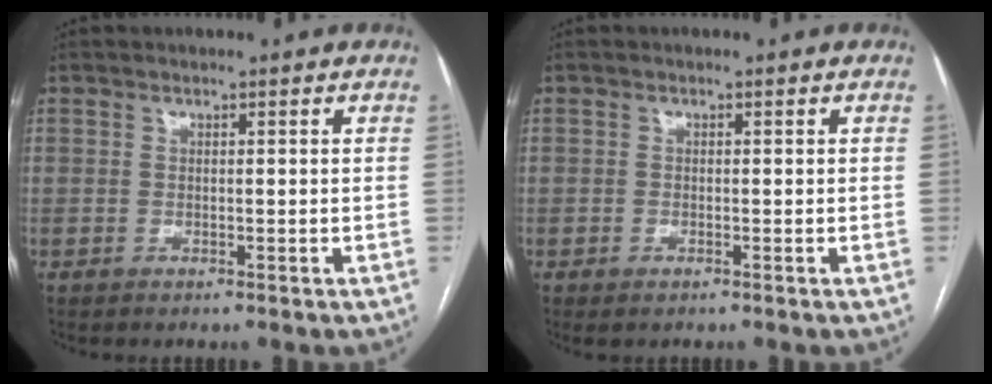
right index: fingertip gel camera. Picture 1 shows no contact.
{"total": 0.8, "force": [-0.5, 0.4, 0.5], "torque": [-0.008, 0.000, -0.003]}